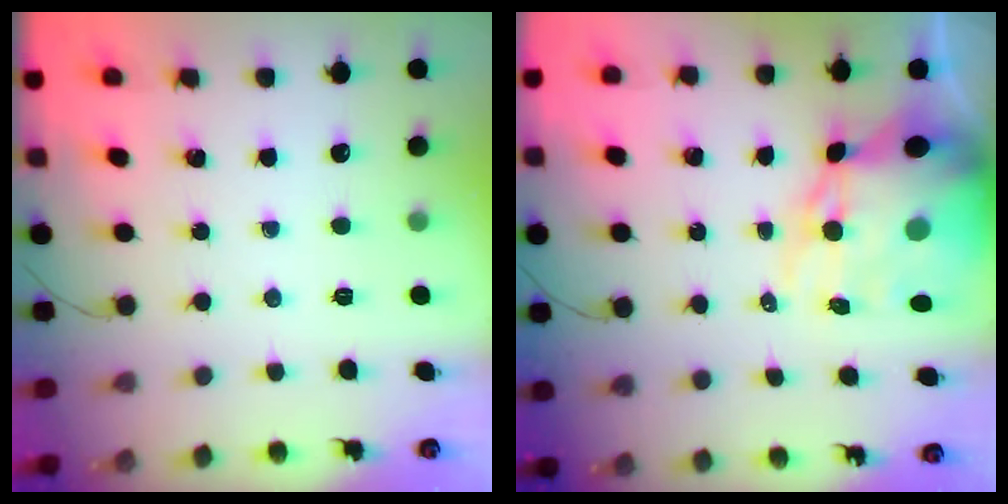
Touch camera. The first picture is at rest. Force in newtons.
{"total": 19.4, "press": 18.9, "slide": 4.6}